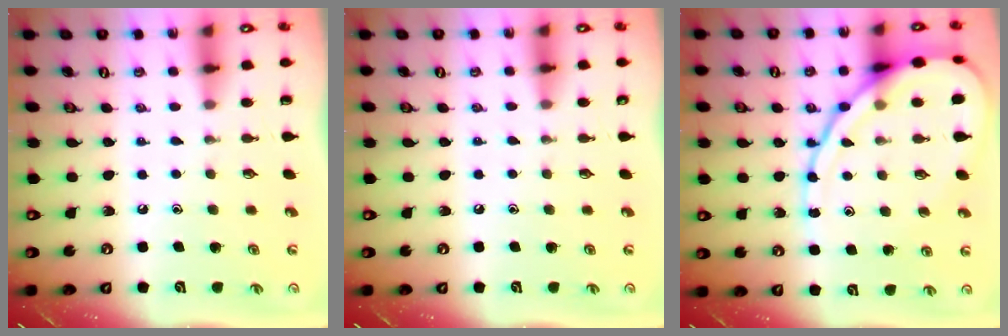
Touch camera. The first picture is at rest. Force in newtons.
{"total": 3.9, "press": 3.9, "slide": 0.6}
{"total": 15.6, "press": 15.4, "slide": 1.8}